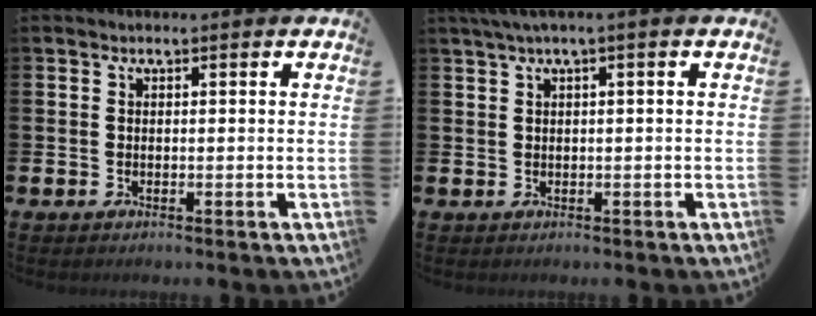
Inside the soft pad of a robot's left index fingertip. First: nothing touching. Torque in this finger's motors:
{"motor_torque": [0.43, -0.67, 0.22, 0.04]}